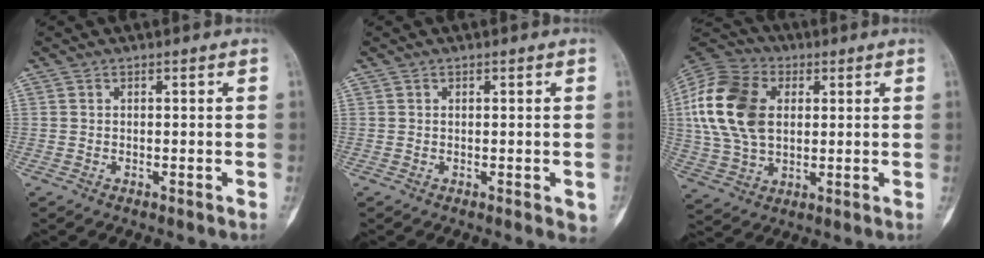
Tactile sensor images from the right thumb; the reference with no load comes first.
{"total": 2.7, "force": [-0.6, 1.1, 2.4], "torque": [-0.022, -0.003, -0.005]}
{"total": 19.3, "force": [3.2, 13.2, 13.6], "torque": [-0.273, 0.009, 0.060]}